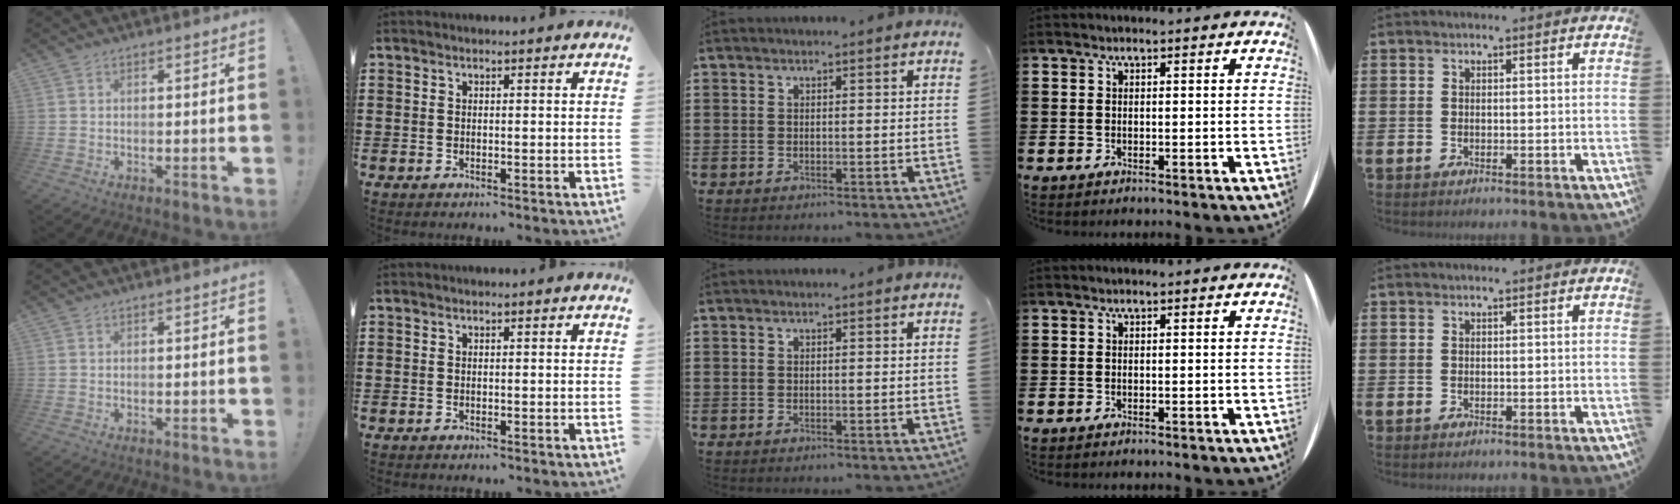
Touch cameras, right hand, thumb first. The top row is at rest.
{}